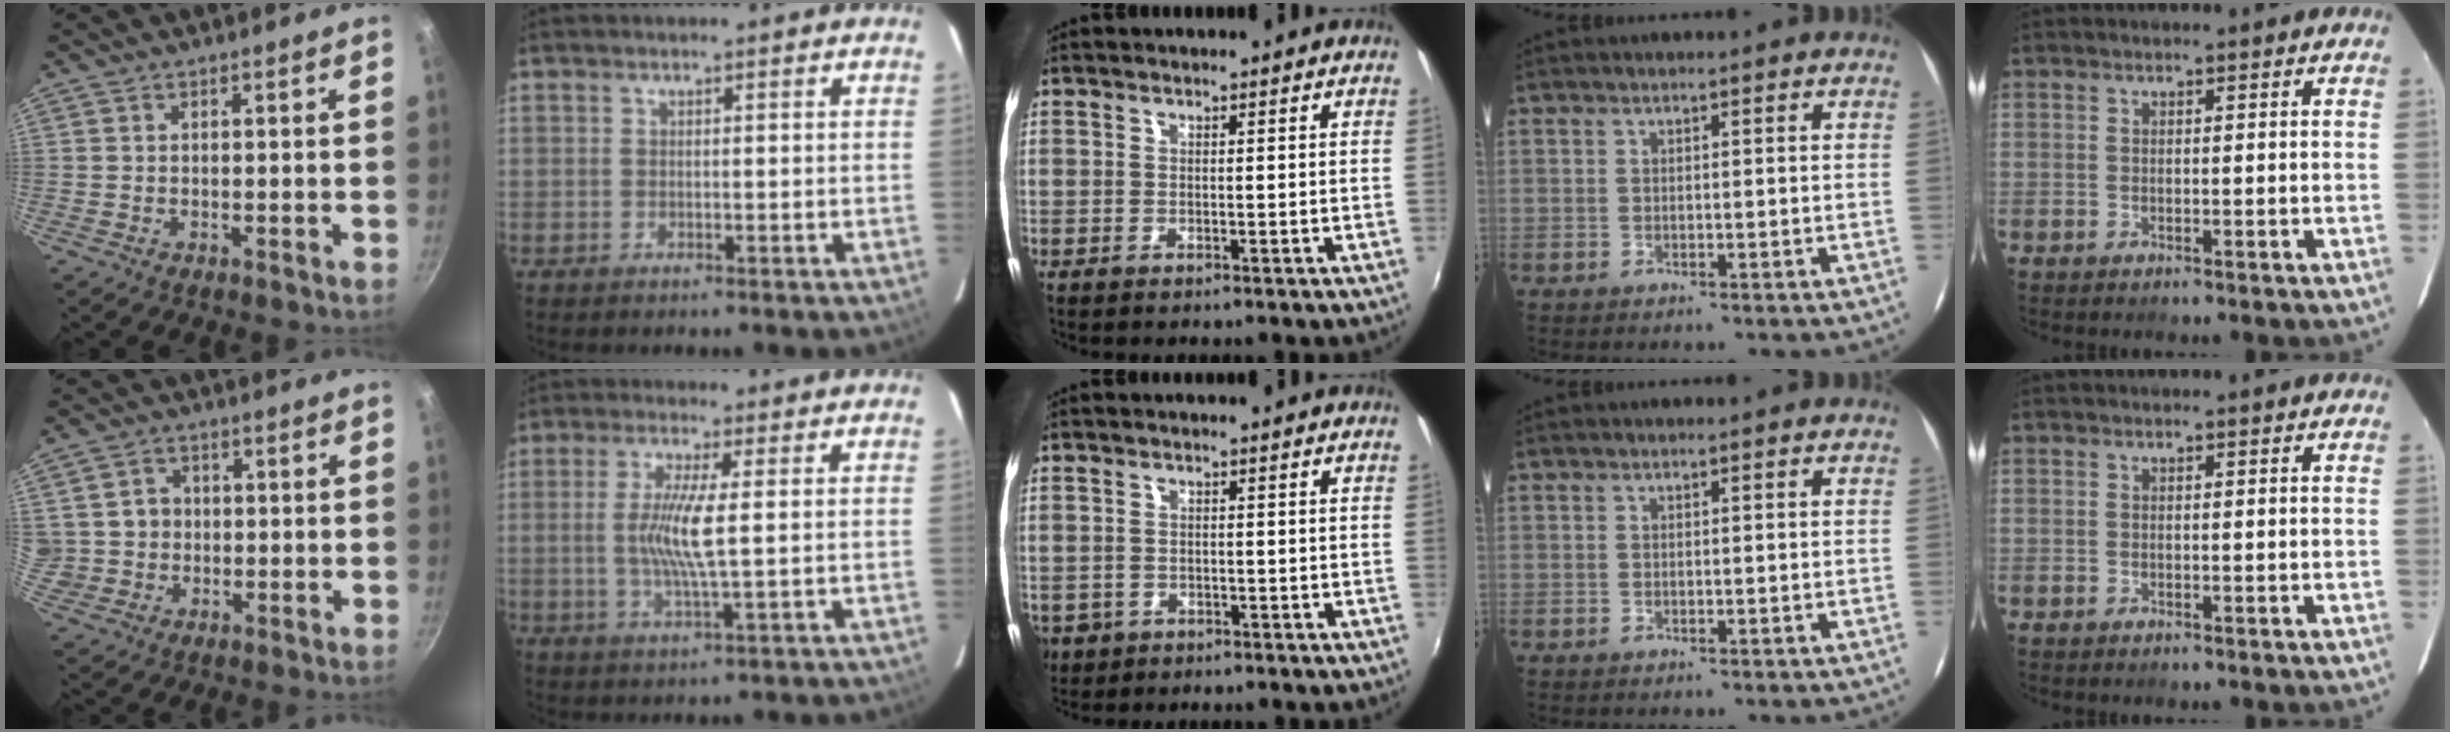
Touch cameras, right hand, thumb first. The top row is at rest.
{"thumb": {"total": 6.4, "force": [0.3, 6.0, 2.1], "torque": [-0.008, 0.011, 0.009]}, "index": {"total": 7.9, "force": [0.3, 0.6, 7.9], "torque": [-0.154, -0.006, 0.005]}, "middle": {"total": 5.4, "force": [-2.1, 4.5, 2.1], "torque": [-0.057, -0.008, -0.030]}}